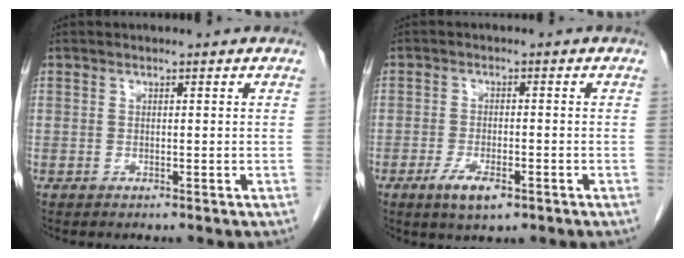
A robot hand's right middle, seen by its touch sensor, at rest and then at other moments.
{"total": 4.6, "force": [-2.5, 1.4, 3.6], "torque": [-0.074, -0.007, -0.038]}